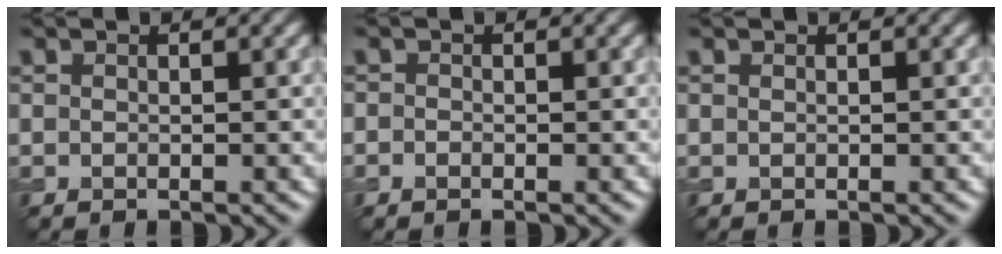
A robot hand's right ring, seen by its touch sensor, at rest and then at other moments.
{"total": 0.5, "force": [-0.3, 0.4, 0.2], "torque": [-0.001, -0.003, -0.006]}
{"total": 0.0}